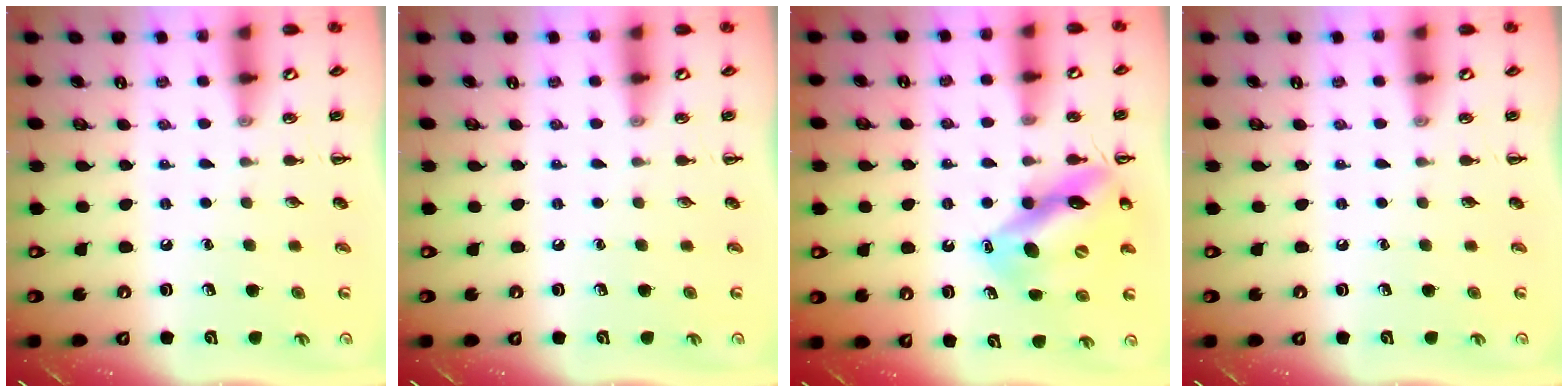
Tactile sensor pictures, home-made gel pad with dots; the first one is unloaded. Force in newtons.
{"total": 0.0}
{"total": 13.3, "press": 12.7, "slide": 4.0}
{"total": 0.0}